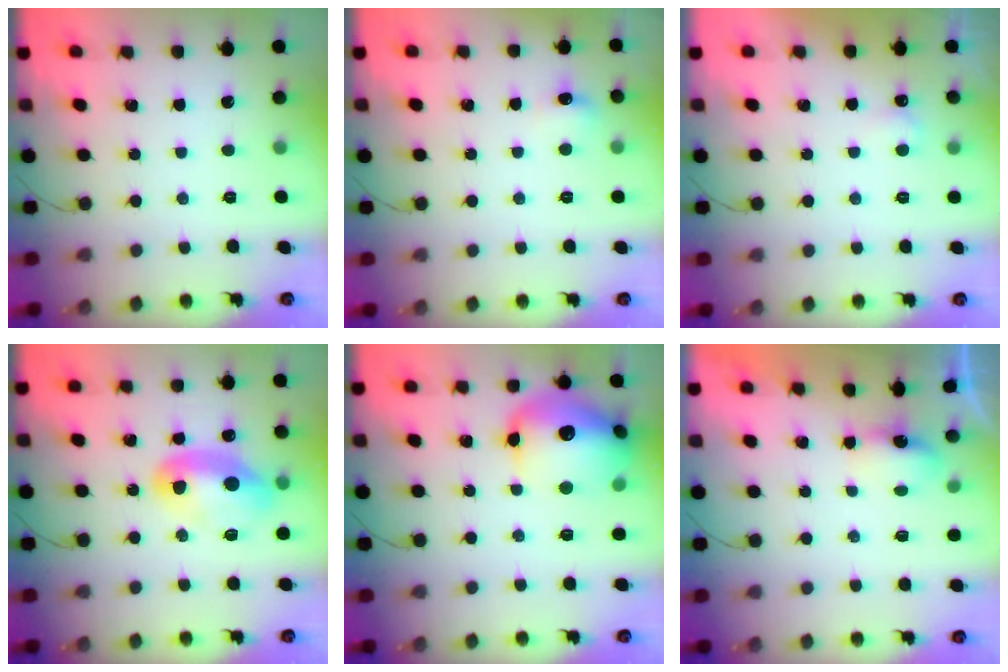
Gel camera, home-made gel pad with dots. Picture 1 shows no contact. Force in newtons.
{"total": 9.1, "press": 5.0, "slide": 7.7}
{"total": 2.2, "press": 2.2, "slide": 0.4}
{"total": 12.2, "press": 12.2, "slide": 1.0}
{"total": 20.3, "press": 20.2, "slide": 2.0}
{"total": 4.1, "press": 3.9, "slide": 0.9}